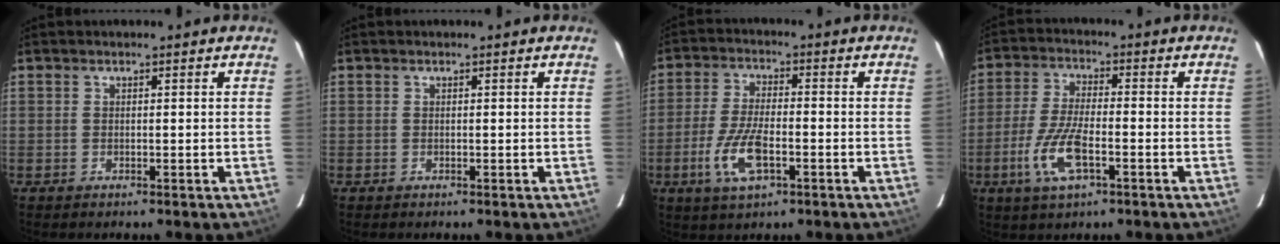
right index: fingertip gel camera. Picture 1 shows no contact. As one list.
[{"total": 0.0}, {"total": 9.6, "force": [-3.6, 3.4, 8.2], "torque": [-0.176, -0.008, -0.067]}, {"total": 9.9, "force": [-3.9, 3.1, 8.6], "torque": [-0.186, -0.007, -0.076]}]